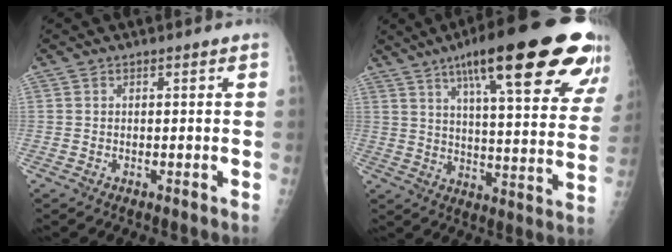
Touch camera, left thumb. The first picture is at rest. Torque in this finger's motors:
{"motor_torque": [2.82, 0.72, 1.88, -0.88, 0.21]}